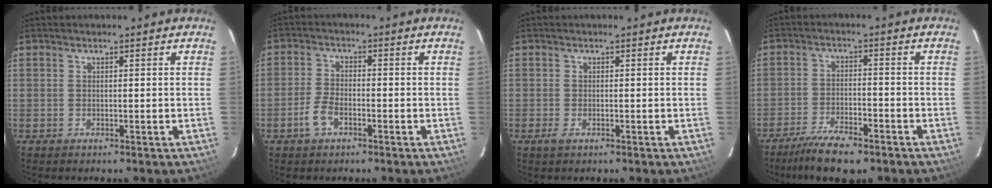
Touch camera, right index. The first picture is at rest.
{"total": 4.3, "force": [-2.4, 2.1, 2.8], "torque": [-0.071, 0.005, -0.047]}
{"total": 1.5, "force": [-0.9, 0.6, 1.0], "torque": [-0.022, -0.003, -0.017]}
{"total": 10.3, "force": [-7.9, 3.0, 6.0], "torque": [-0.141, -0.016, -0.137]}